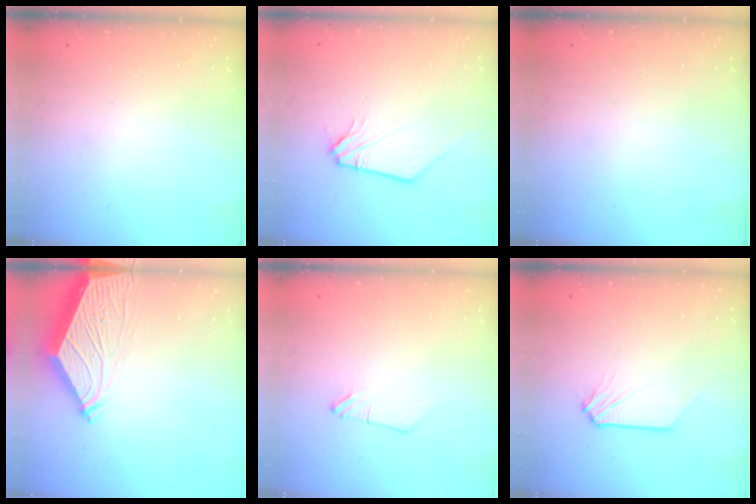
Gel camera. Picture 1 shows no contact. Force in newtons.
{"total": 0.8, "press": 0.8, "slide": 0.1}
{"total": 0.0}
{"total": 6.2, "press": 6.1, "slide": 0.9}
{"total": 0.0}
{"total": 0.0}